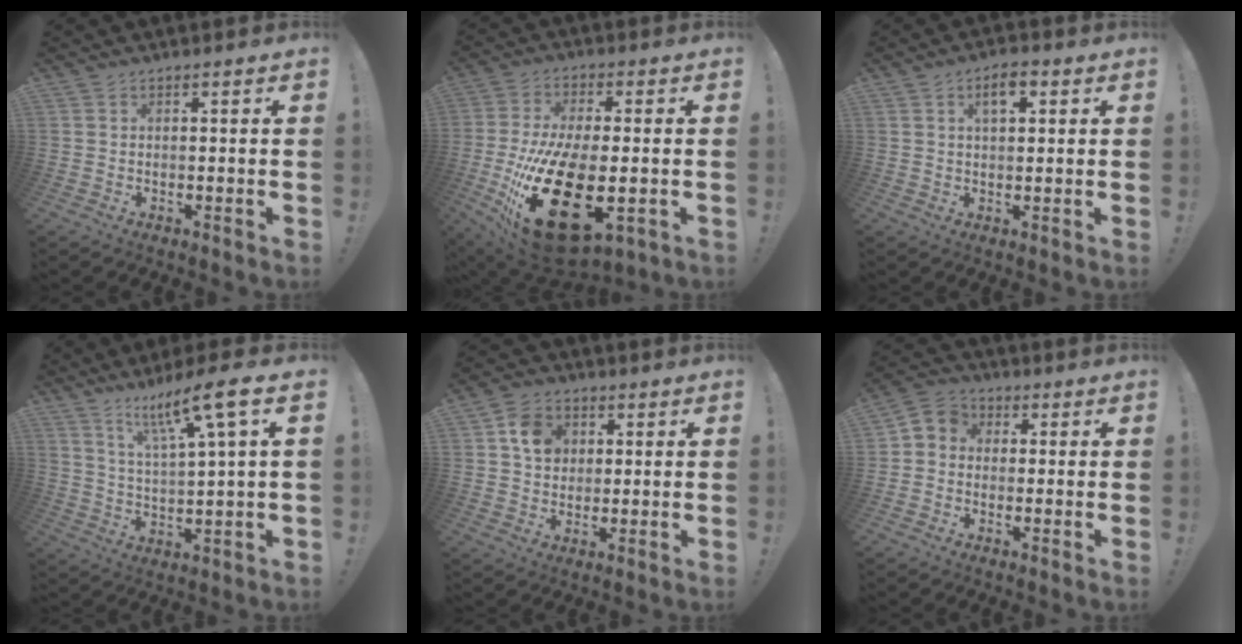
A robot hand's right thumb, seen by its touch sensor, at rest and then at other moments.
{"total": 26.7, "force": [-5.4, 13.2, 22.6], "torque": [-0.435, 0.009, -0.071]}
{"total": 5.1, "force": [2.0, 2.4, 4.0], "torque": [-0.053, -0.002, 0.029]}
{"total": 12.0, "force": [6.9, 0.5, 9.8], "torque": [-0.173, -0.031, 0.104]}
{"total": 8.5, "force": [2.5, 7.1, 3.9], "torque": [-0.056, 0.005, 0.050]}
{"total": 4.6, "force": [-1.1, 4.1, 1.9], "torque": [-0.045, 0.017, -0.017]}